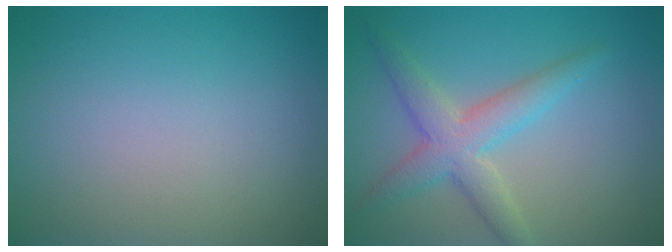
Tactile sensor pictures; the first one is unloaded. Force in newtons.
{"total": 4.2, "press": 4.2, "slide": 0.2}